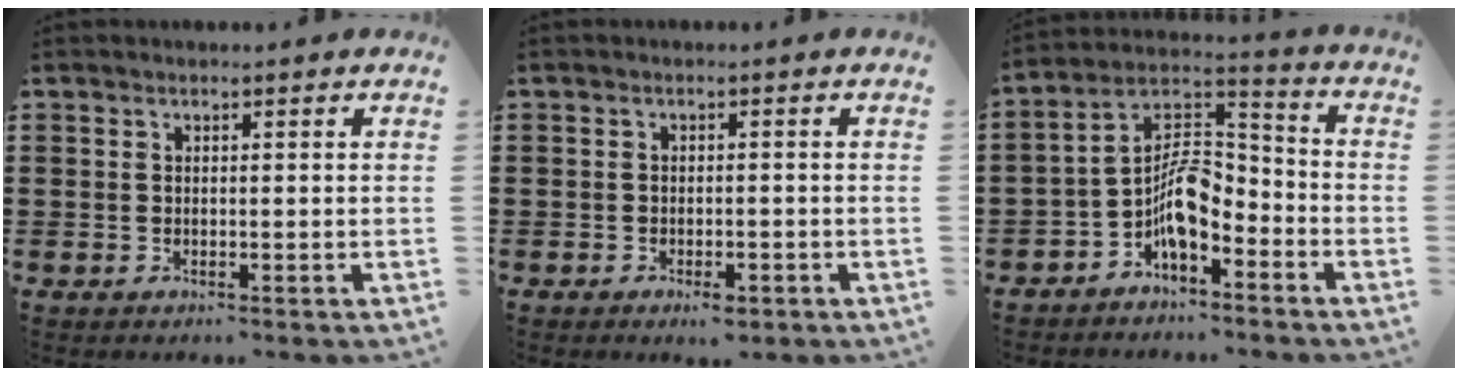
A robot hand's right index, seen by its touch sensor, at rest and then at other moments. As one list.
[{"total": 1.8, "force": [-1.4, 0.7, 0.9], "torque": [-0.021, 0.001, -0.028]}, {"total": 8.2, "force": [-4.2, 3.8, 5.9], "torque": [-0.130, 0.000, -0.084]}]